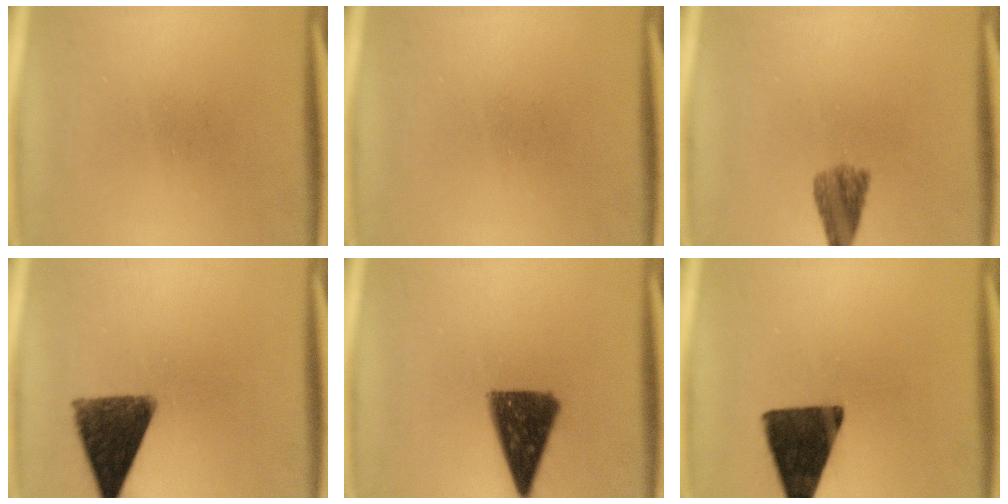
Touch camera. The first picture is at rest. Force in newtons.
{"total": 0.0}
{"total": 4.5}
{"total": 11.5}
{"total": 11.5}
{"total": 14.5}